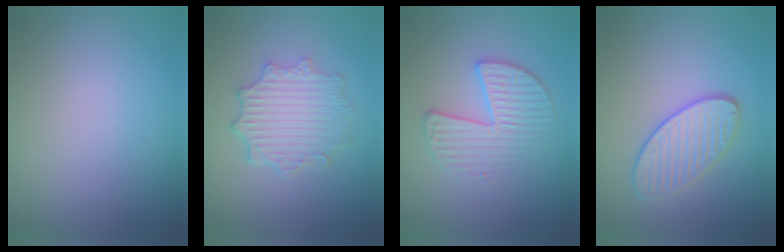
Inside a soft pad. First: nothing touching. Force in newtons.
{"total": 4.6, "press": 3.7, "slide": 2.7}
{"total": 3.5, "press": 3.2, "slide": 1.4}
{"total": 3.4, "press": 3.2, "slide": 1.2}